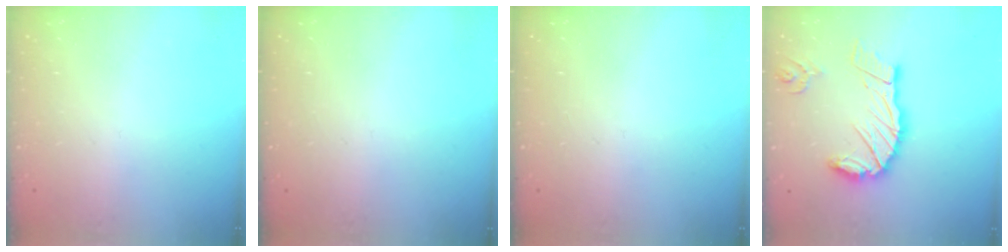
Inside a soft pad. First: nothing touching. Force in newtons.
{"total": 0.0}
{"total": 0.0}
{"total": 17.6, "press": 17.4, "slide": 2.3}